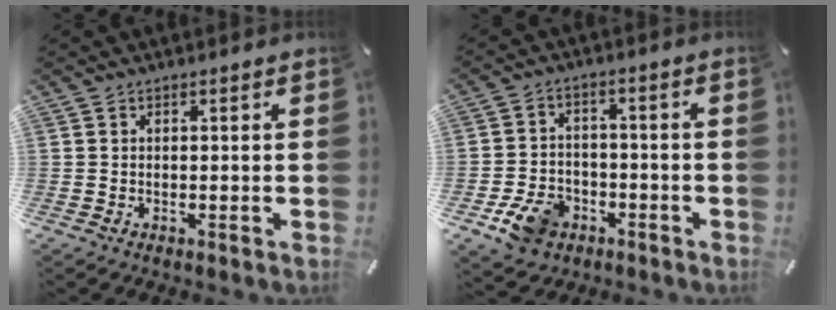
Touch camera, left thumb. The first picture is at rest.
{"total": 9.1, "force": [-4.5, 6.8, 3.9], "torque": [-0.073, 0.032, -0.081]}